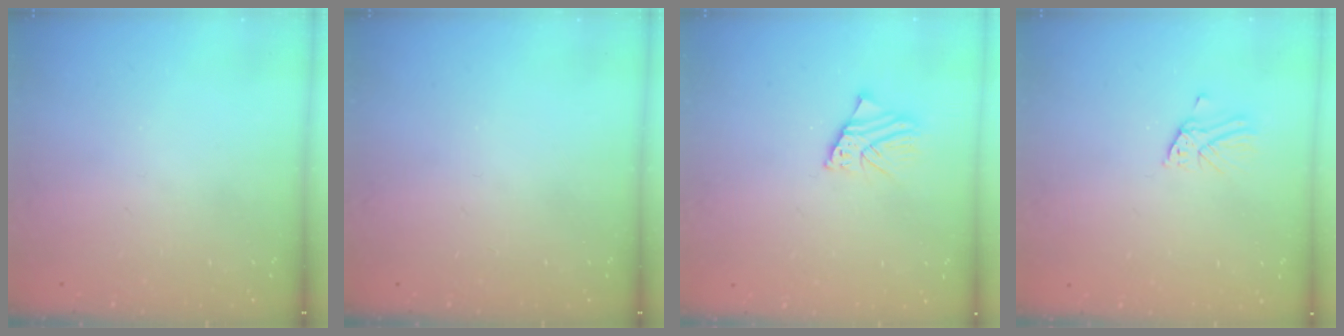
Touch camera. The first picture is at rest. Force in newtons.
{"total": 0.0}
{"total": 3.1, "press": 3.1, "slide": 0.4}
{"total": 1.7, "press": 1.7, "slide": 0.1}